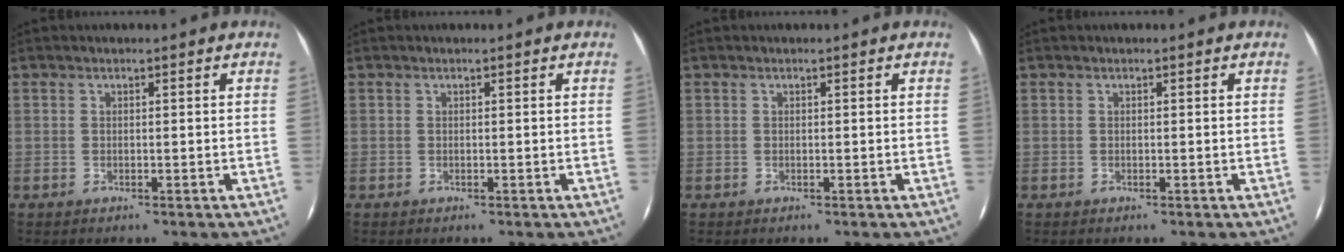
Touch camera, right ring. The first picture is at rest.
{"total": 0.0}
{"total": 0.0}
{"total": 0.0}